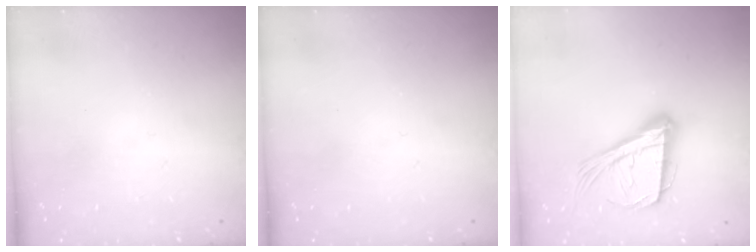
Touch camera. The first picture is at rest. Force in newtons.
{"total": 0.0}
{"total": 20.2, "press": 19.6, "slide": 4.7}